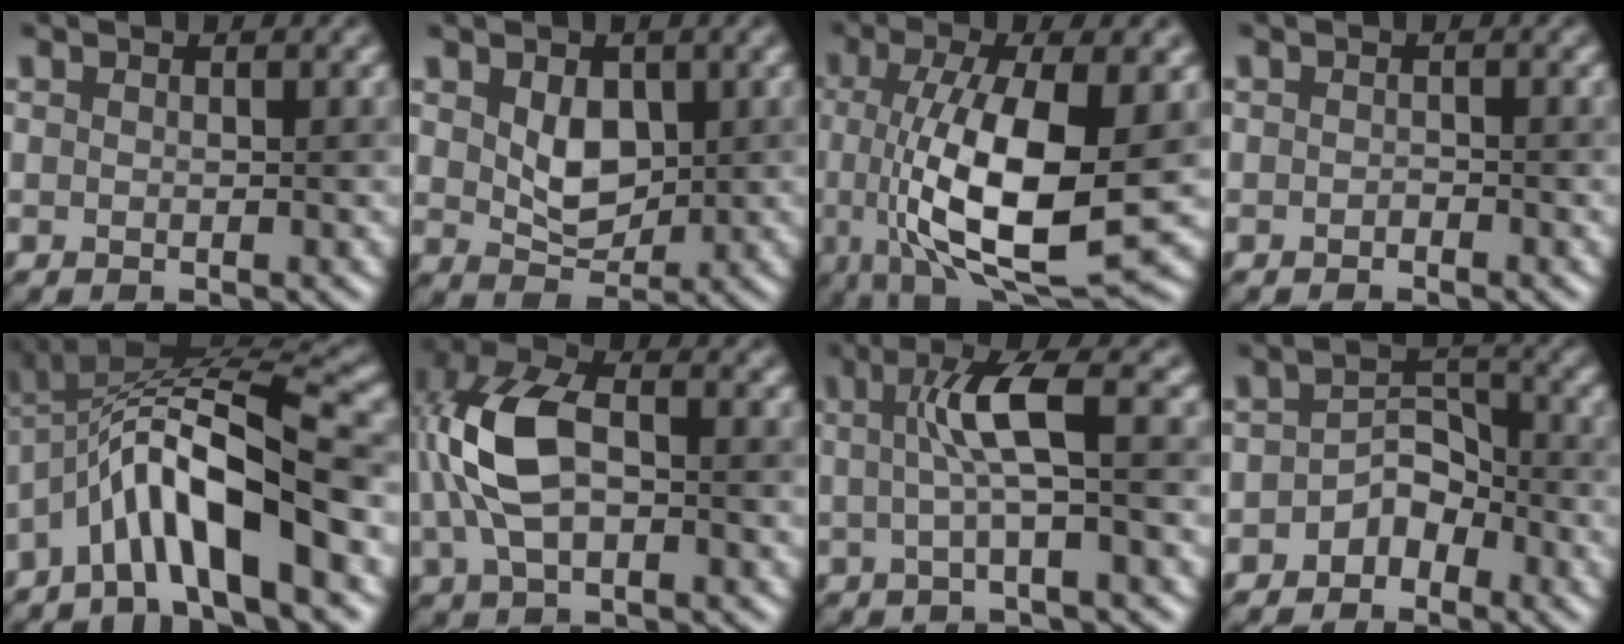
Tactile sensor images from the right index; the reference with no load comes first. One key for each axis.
{"total": 2.8, "fx": 0.7, "fy": 2.1, "fz": 1.8, "tx": -0.041, "ty": -0.006, "tz": 0.025}
{"total": 11.0, "fx": -0.8, "fy": 3.7, "fz": 10.3, "tx": -0.187, "ty": -0.014, "tz": -0.005}
{"total": 0.5, "fx": -0.4, "fy": -0.1, "fz": -0.4, "tx": -0.001, "ty": 0.000, "tz": -0.002}
{"total": 9.8, "fx": -3.8, "fy": 2.4, "fz": 8.8, "tx": -0.154, "ty": 0.020, "tz": -0.073}
{"total": 7.3, "fx": 0.1, "fy": 4.1, "fz": 6.0, "tx": -0.148, "ty": 0.012, "tz": -0.001}
{"total": 3.8, "fx": 0.4, "fy": 0.5, "fz": 3.8, "tx": -0.080, "ty": 0.007, "tz": 0.008}
{"total": 2.6, "fx": -1.8, "fy": 1.6, "fz": 0.8, "tx": -0.017, "ty": 0.012, "tz": -0.032}